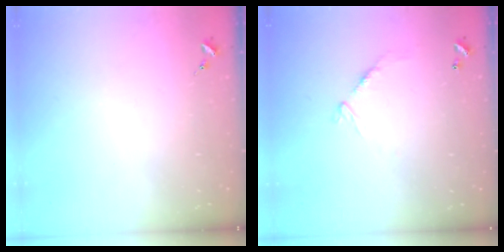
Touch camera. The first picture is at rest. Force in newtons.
{"total": 7.3, "press": 7.2, "slide": 0.6}